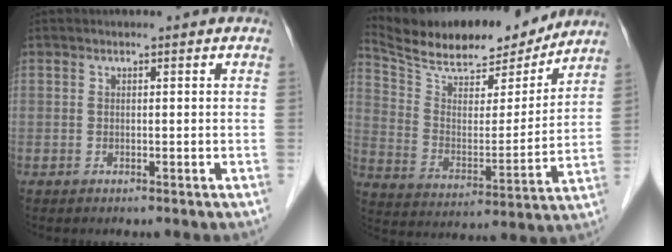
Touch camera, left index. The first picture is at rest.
{"total": 19.5, "force": [17.7, 4.6, 6.7], "torque": [-0.121, -0.003, 0.281]}